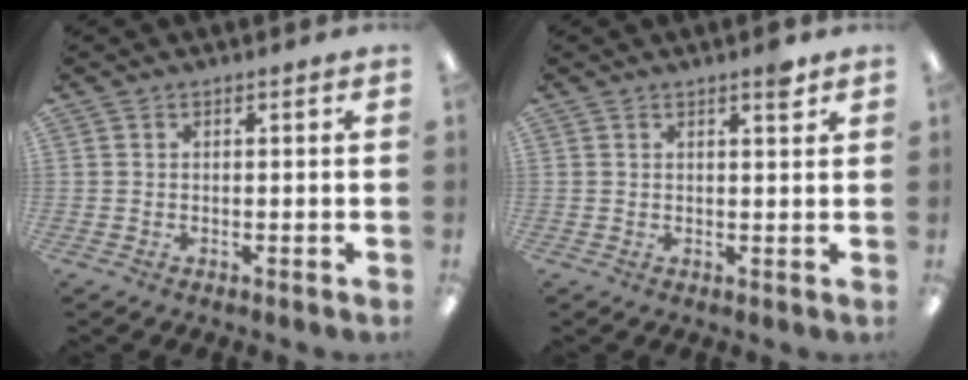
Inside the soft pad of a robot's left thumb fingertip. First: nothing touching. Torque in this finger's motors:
{"motor_torque": [0.11, -0.21, 0.39, -0.19, 0.00]}